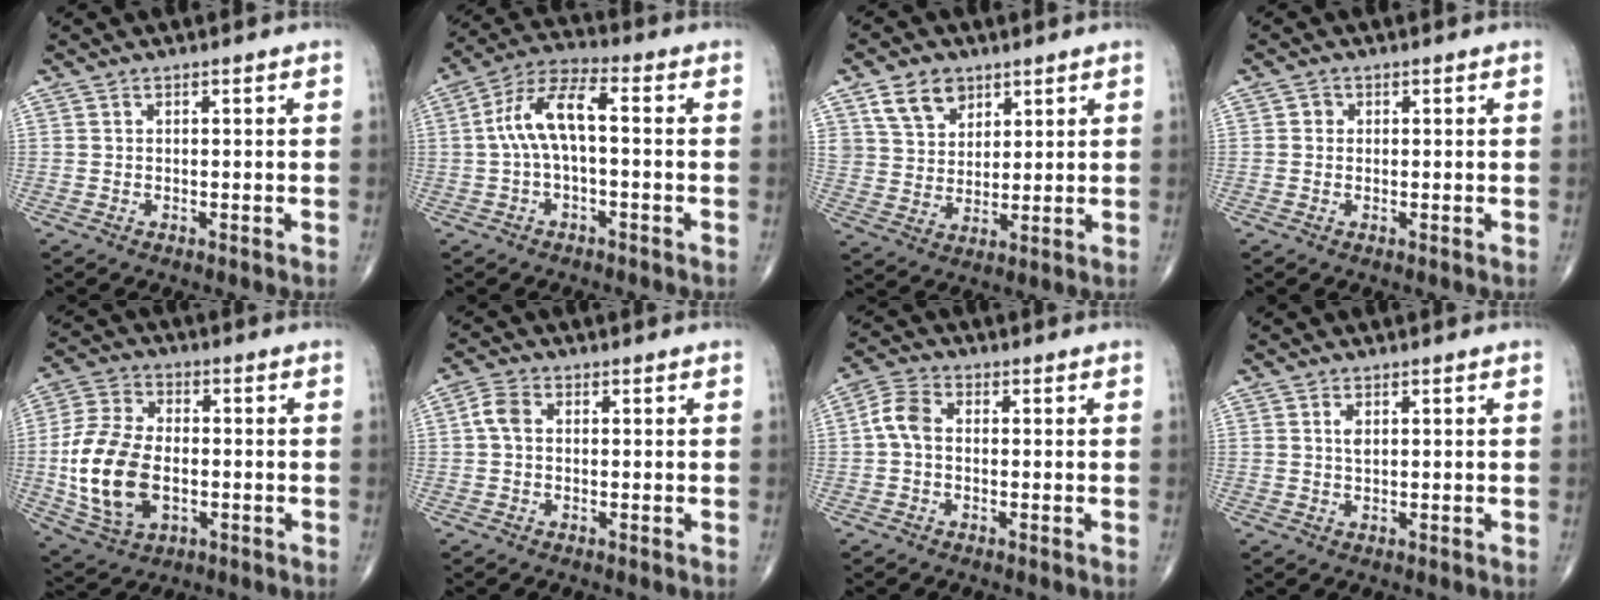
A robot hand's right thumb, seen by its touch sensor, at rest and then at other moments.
{"total": 9.4, "force": [0.0, 3.6, 8.6], "torque": [-0.179, 0.041, -0.006]}
{"total": 8.3, "force": [4.7, 5.9, 3.6], "torque": [-0.043, -0.024, 0.091]}
{"total": 1.1, "force": [0.1, 1.1, 0.3], "torque": [0.001, 0.003, -0.001]}
{"total": 16.0, "force": [-2.2, 9.9, 12.4], "torque": [-0.249, 0.007, -0.034]}
{"total": 3.4, "force": [0.2, 2.3, 2.4], "torque": [-0.050, 0.011, -0.001]}
{"total": 4.9, "force": [-0.2, 3.3, 3.6], "torque": [-0.070, 0.014, -0.014]}
{"total": 1.3, "force": [0.5, 0.6, 1.0], "torque": [-0.017, -0.001, 0.011]}